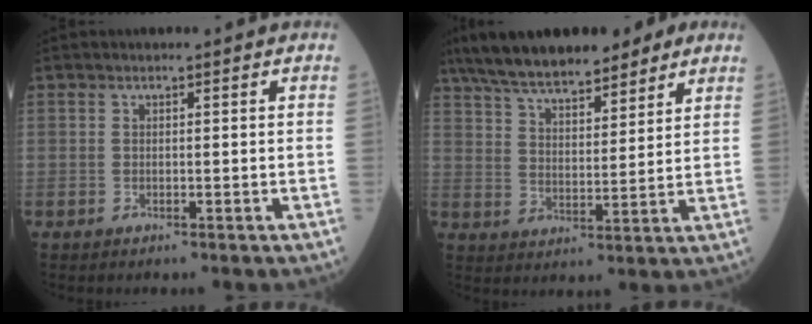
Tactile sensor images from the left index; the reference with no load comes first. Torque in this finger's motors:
{"motor_torque": [1.01, -1.13, 0.38, 0.18]}